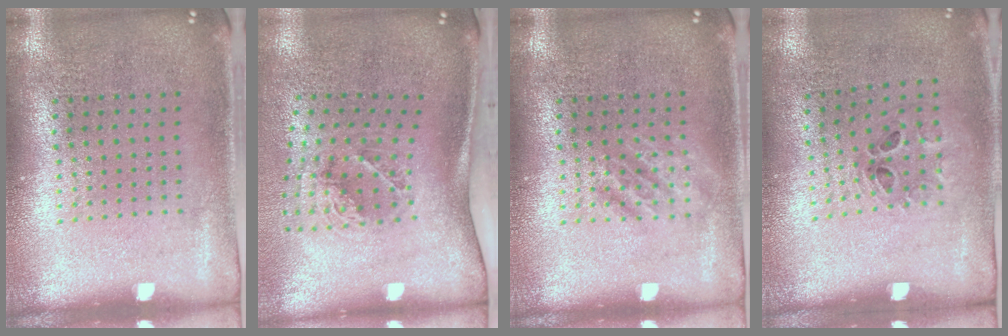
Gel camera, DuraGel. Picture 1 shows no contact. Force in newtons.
{"total": 1.9, "press": 1.2, "slide": 1.4}
{"total": 1.6, "press": 1.6, "slide": 0.3}
{"total": 1.2, "press": 0.6, "slide": 1.0}